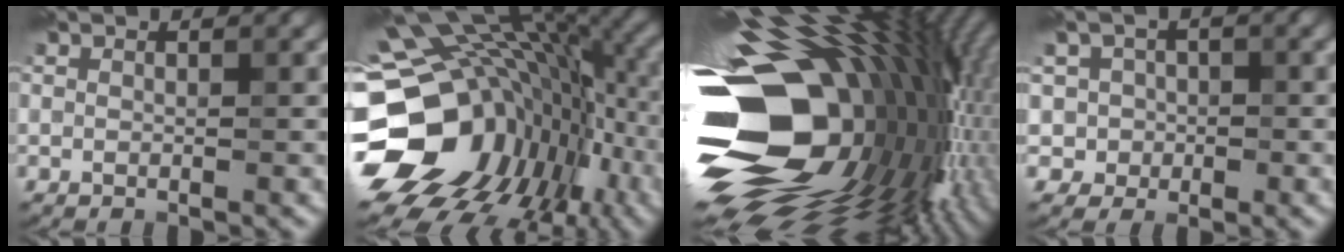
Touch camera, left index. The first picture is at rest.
{"total": 18.3, "force": [-2.9, 13.6, 11.9], "torque": [-0.215, -0.023, -0.012]}
{"total": 19.5, "force": [-1.1, 12.6, 14.8], "torque": [-0.276, -0.020, -0.021]}
{"total": 3.0, "force": [0.0, 3.0, 0.4], "torque": [0.012, 0.022, -0.015]}